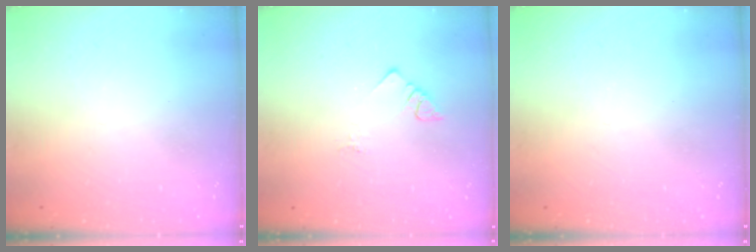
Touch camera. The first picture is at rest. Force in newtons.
{"total": 2.8, "press": 2.8, "slide": 0.4}
{"total": 0.0}